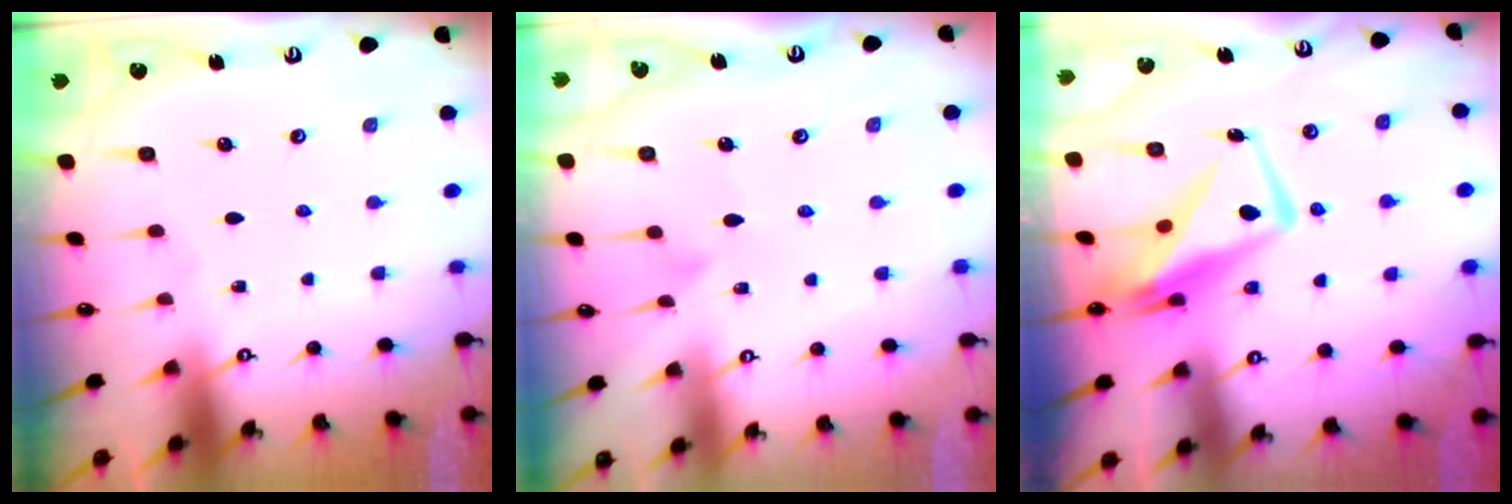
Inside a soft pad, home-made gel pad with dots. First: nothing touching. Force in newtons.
{"total": 3.7, "press": 3.7, "slide": 0.2}
{"total": 11.5, "press": 11.4, "slide": 1.2}